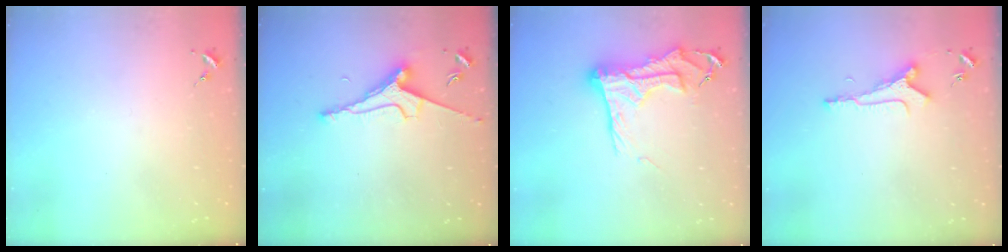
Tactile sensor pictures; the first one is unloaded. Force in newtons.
{"total": 8.0, "press": 8.0, "slide": 1.2}
{"total": 16.3, "press": 16.3, "slide": 1.6}
{"total": 6.4, "press": 6.3, "slide": 0.6}